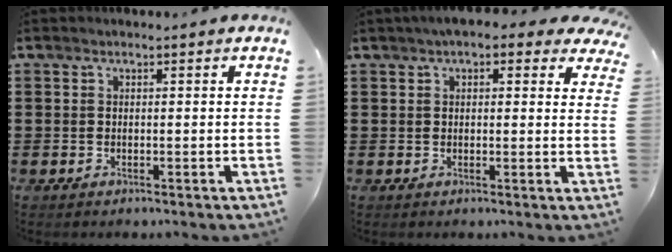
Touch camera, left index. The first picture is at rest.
{"total": 3.2, "force": [2.5, 1.2, 1.6], "torque": [-0.042, 0.002, 0.044]}